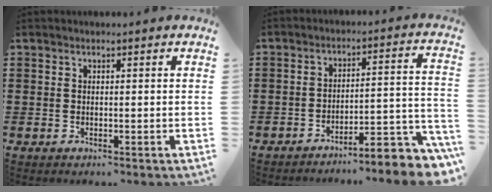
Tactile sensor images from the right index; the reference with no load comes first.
{"total": 5.9, "force": [-5.2, 0.5, 2.8], "torque": [-0.042, -0.009, -0.101]}